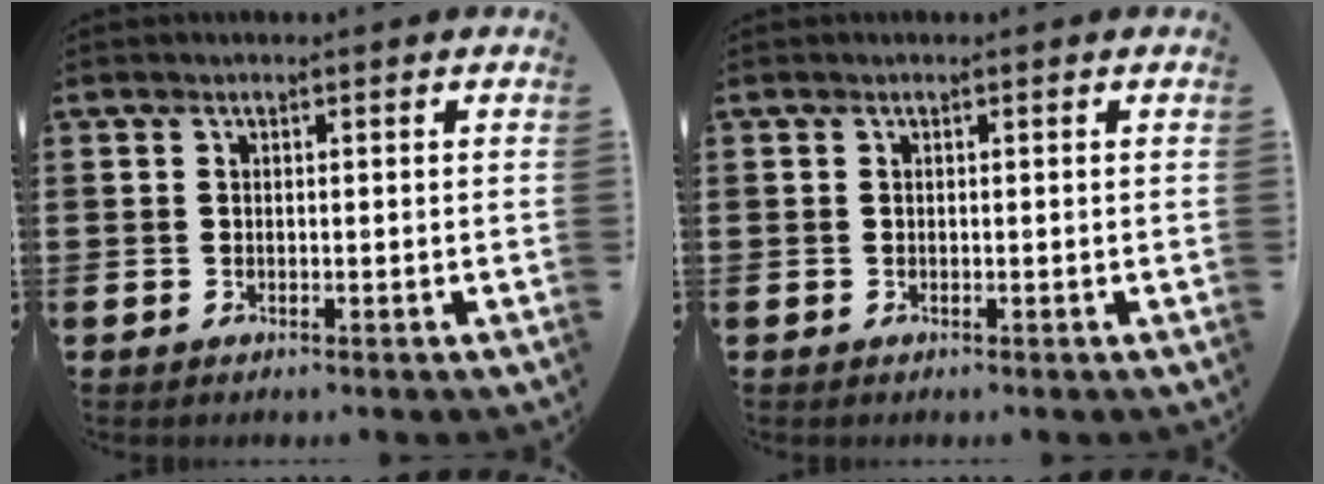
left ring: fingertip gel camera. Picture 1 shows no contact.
{"total": 0.0}